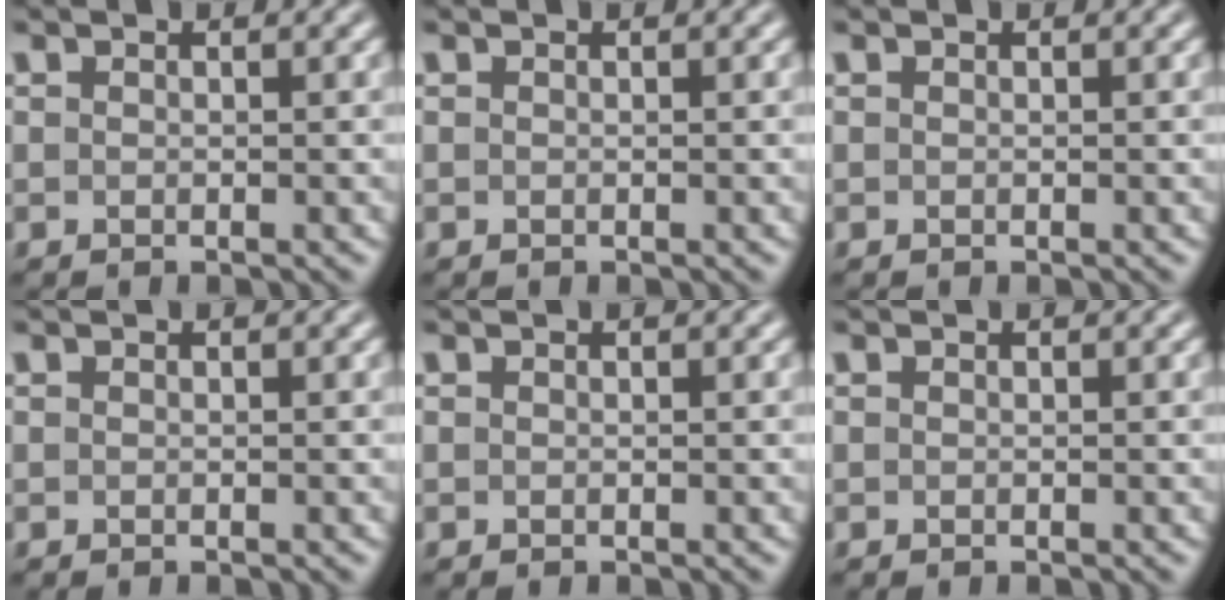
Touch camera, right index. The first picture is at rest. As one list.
[{"total": 0.0}, {"total": 0.0}, {"total": 0.0}, {"total": 0.0}, {"total": 0.0}]